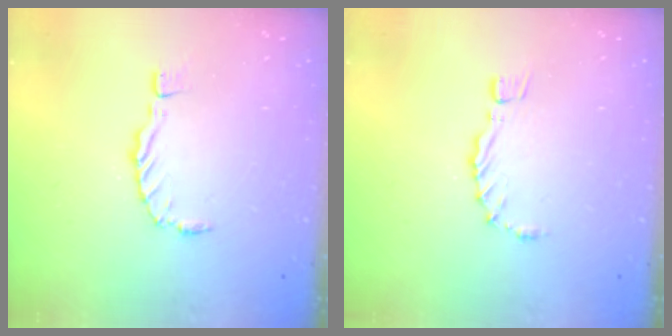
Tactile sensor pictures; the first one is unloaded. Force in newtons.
{"total": 1.2, "press": 1.2, "slide": 0.3}